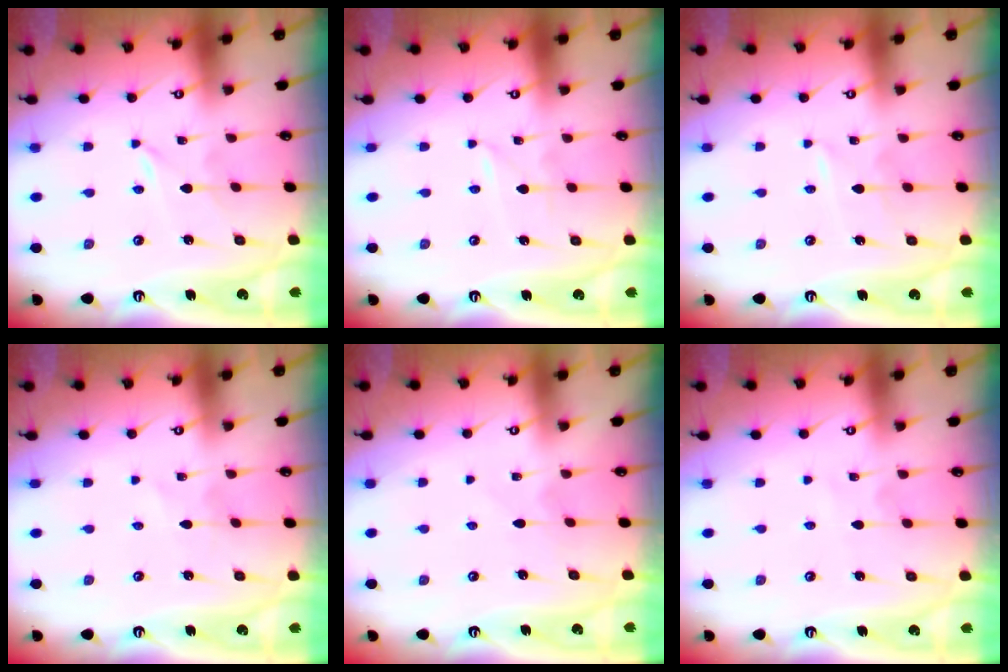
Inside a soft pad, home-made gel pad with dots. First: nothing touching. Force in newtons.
{"total": 0.6, "press": 0.6, "slide": 0.0}
{"total": 2.4, "press": 2.3, "slide": 0.3}
{"total": 0.9, "press": 0.9, "slide": 0.0}
{"total": 3.0, "press": 3.0, "slide": 0.3}
{"total": 2.5, "press": 2.5, "slide": 0.3}